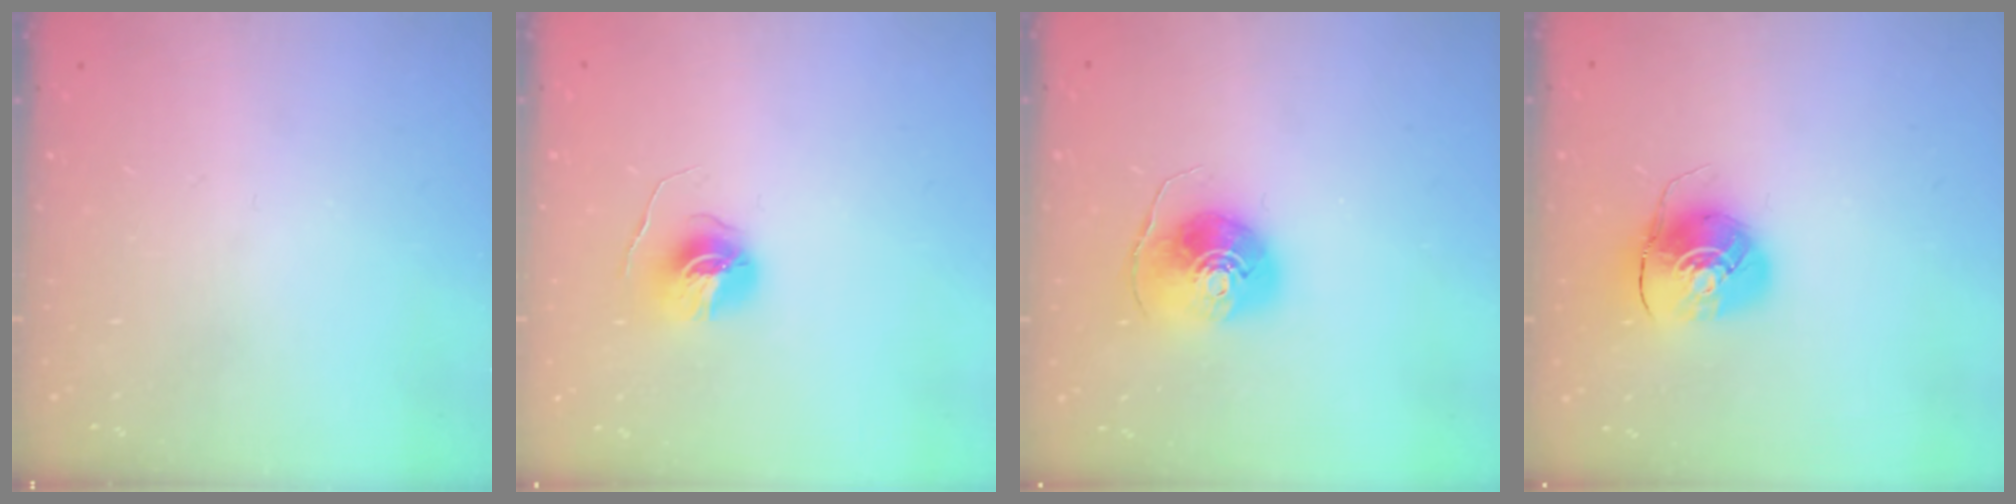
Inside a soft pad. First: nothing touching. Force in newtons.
{"total": 6.7, "press": 6.7, "slide": 0.4}
{"total": 8.8, "press": 8.8, "slide": 0.6}
{"total": 9.1, "press": 9.1, "slide": 0.5}